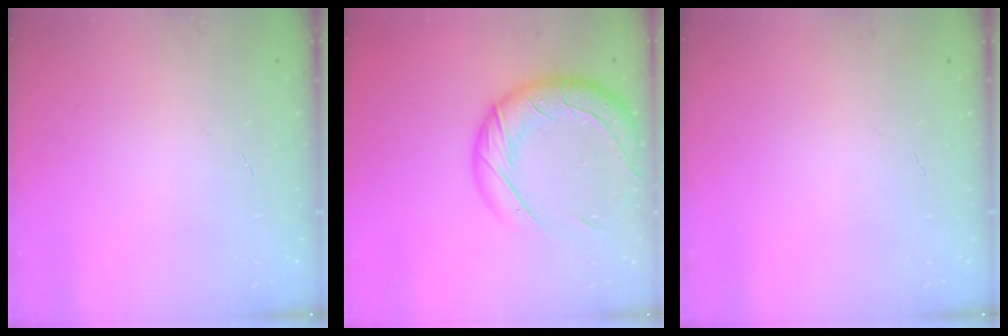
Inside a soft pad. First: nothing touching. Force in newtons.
{"total": 21.1, "press": 20.8, "slide": 3.1}
{"total": 0.0}